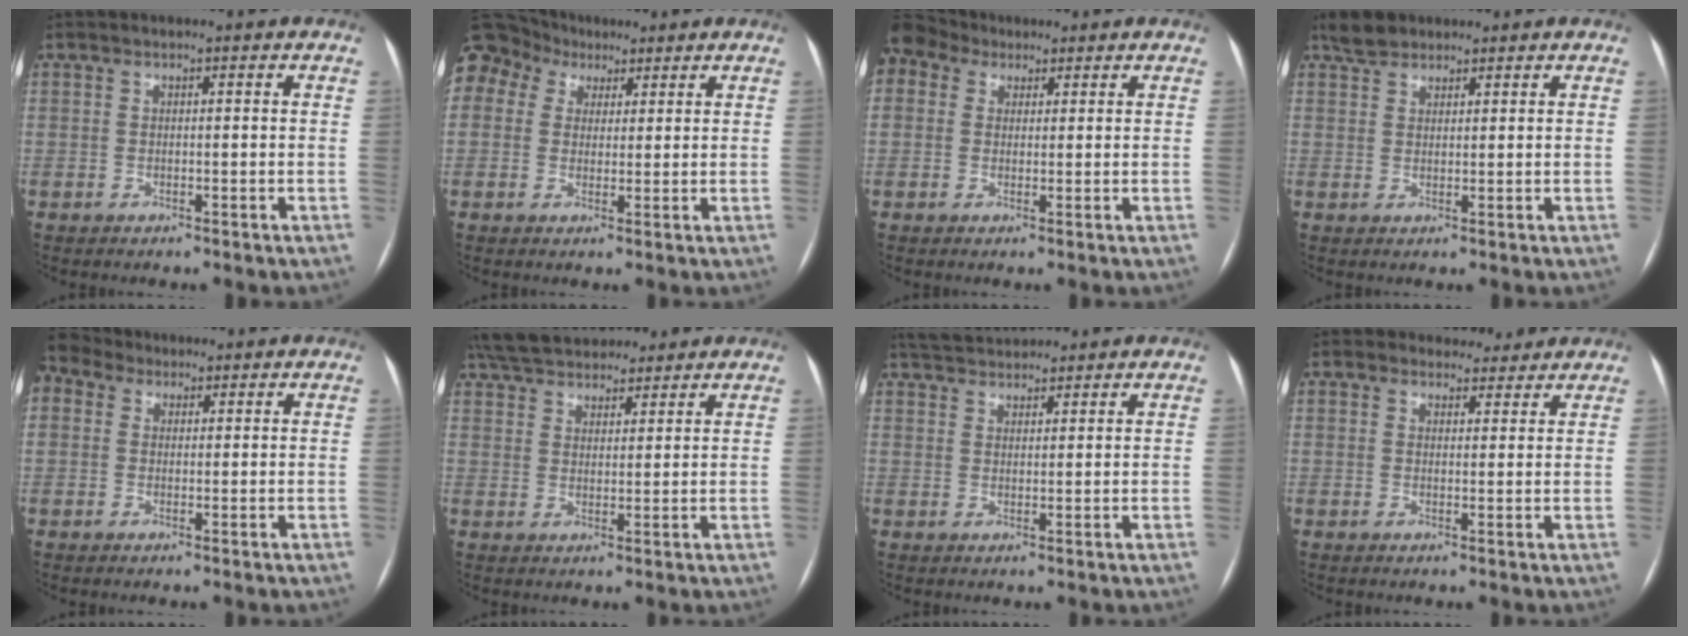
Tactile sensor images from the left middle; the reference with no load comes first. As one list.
[{"total": 13.8, "force": [7.5, 10.7, 4.5], "torque": [-0.143, 0.076, 0.146]}, {"total": 7.0, "force": [4.7, 4.7, 2.1], "torque": [-0.054, 0.045, 0.096]}, {"total": 3.3, "force": [2.8, 1.6, 0.8], "torque": [-0.021, 0.015, 0.051]}, {"total": 2.8, "force": [1.0, 2.4, 1.0], "torque": [-0.029, 0.014, 0.021]}, {"total": 13.6, "force": [11.8, 4.8, 4.8], "torque": [-0.090, 0.041, 0.192]}, {"total": 5.1, "force": [4.9, 1.0, 1.1], "torque": [-0.023, 0.029, 0.088]}, {"total": 4.1, "force": [3.7, 1.8, -0.2], "torque": [0.011, 0.002, 0.041]}]